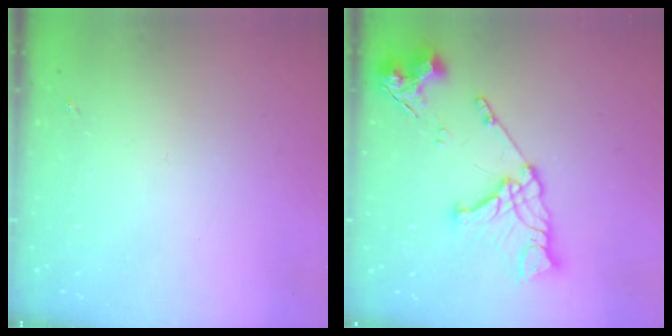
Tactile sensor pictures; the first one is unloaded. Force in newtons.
{"total": 17.1, "press": 17.0, "slide": 1.9}